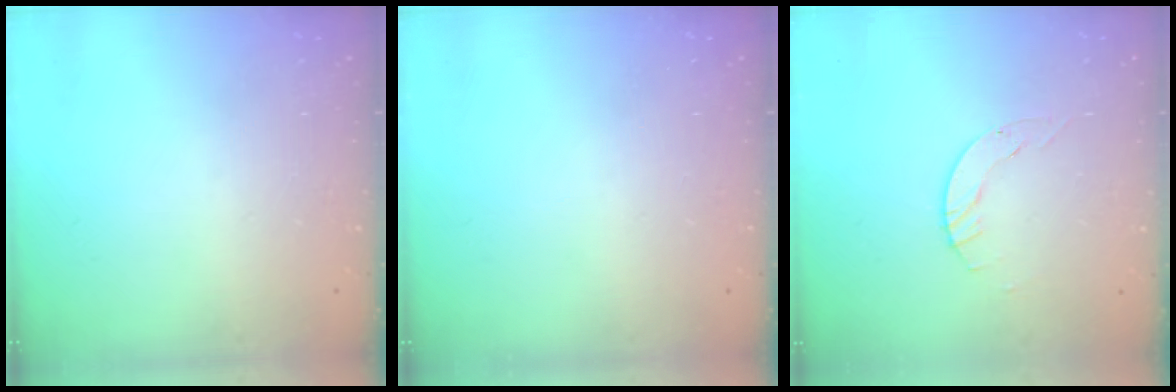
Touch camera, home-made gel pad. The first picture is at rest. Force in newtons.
{"total": 0.0}
{"total": 3.1, "press": 3.1, "slide": 0.4}